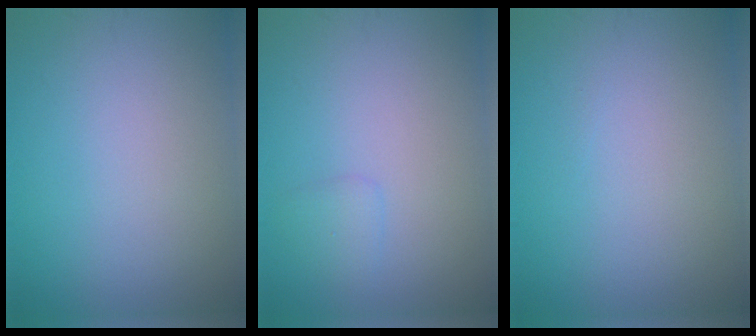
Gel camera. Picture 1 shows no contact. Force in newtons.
{"total": 1.0, "press": 1.0, "slide": 0.1}
{"total": 0.0}